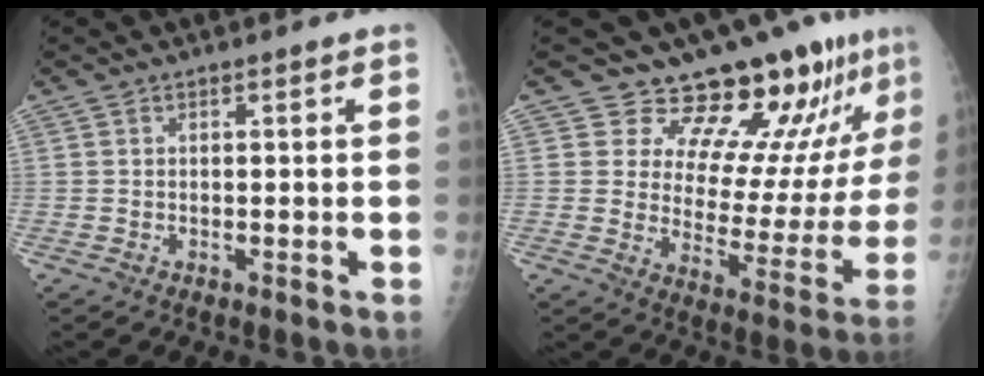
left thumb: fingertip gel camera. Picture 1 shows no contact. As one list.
[{"total": 17.2, "force": [14.5, 5.9, 7.1], "torque": [-0.043, -0.109, 0.192]}]